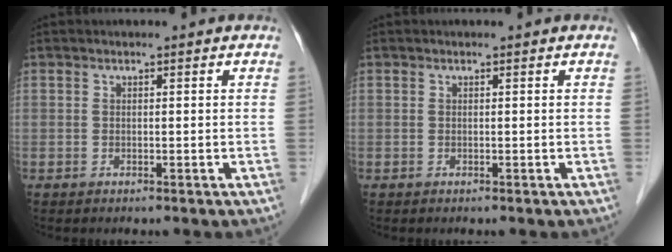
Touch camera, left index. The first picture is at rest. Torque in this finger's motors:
{"motor_torque": [0.00, 0.00, 0.01, 0.00]}